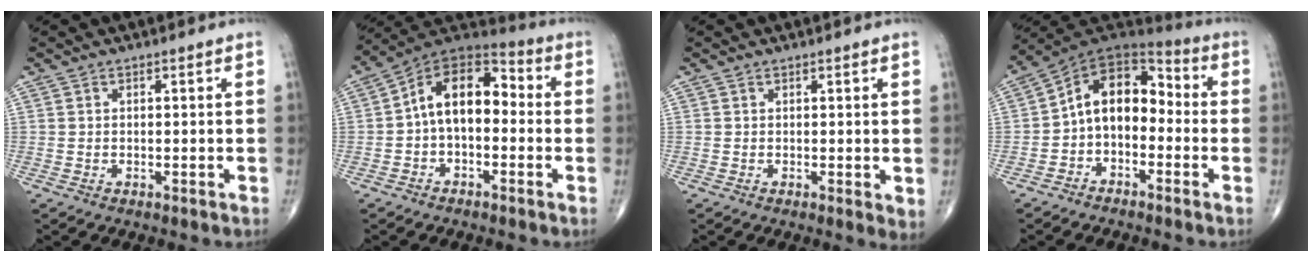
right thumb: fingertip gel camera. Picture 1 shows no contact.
{"total": 12.8, "force": [-0.5, 7.9, 10.1], "torque": [-0.134, 0.047, -0.024]}
{"total": 2.3, "force": [0.6, 0.8, 2.0], "torque": [-0.031, -0.009, 0.009]}
{"total": 12.1, "force": [-1.9, 8.2, 8.7], "torque": [-0.109, 0.062, -0.048]}